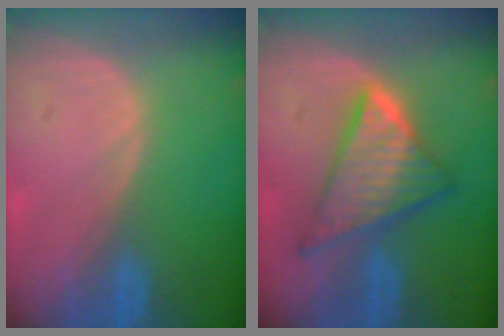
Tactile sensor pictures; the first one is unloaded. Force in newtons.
{"total": 9.2, "press": 9.2, "slide": 0.7}